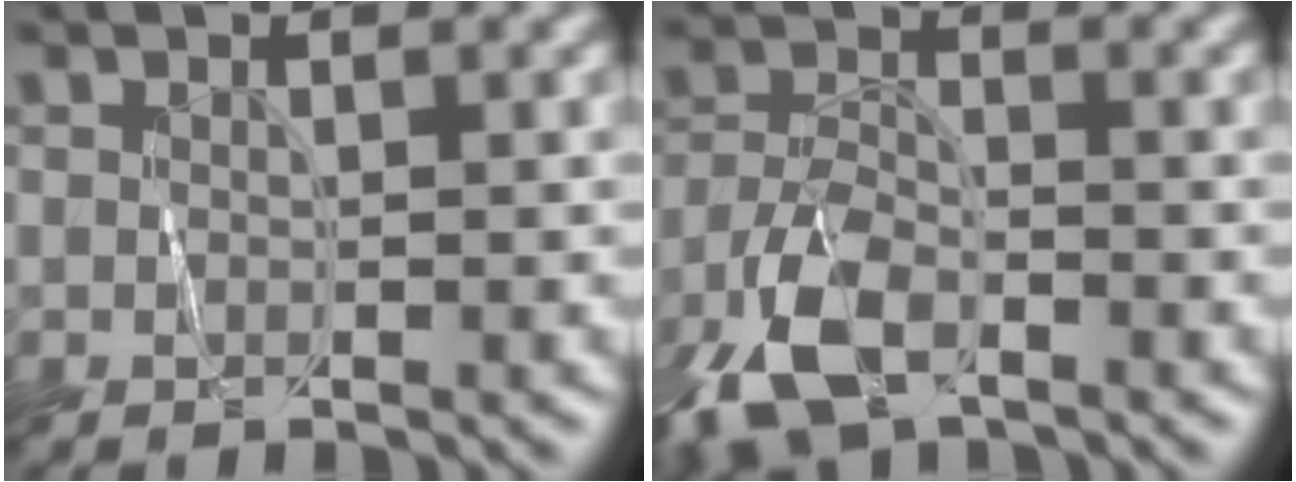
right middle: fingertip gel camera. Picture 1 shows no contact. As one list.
[{"total": 7.4, "force": [-5.2, 2.9, 4.5], "torque": [-0.103, -0.010, -0.110]}]